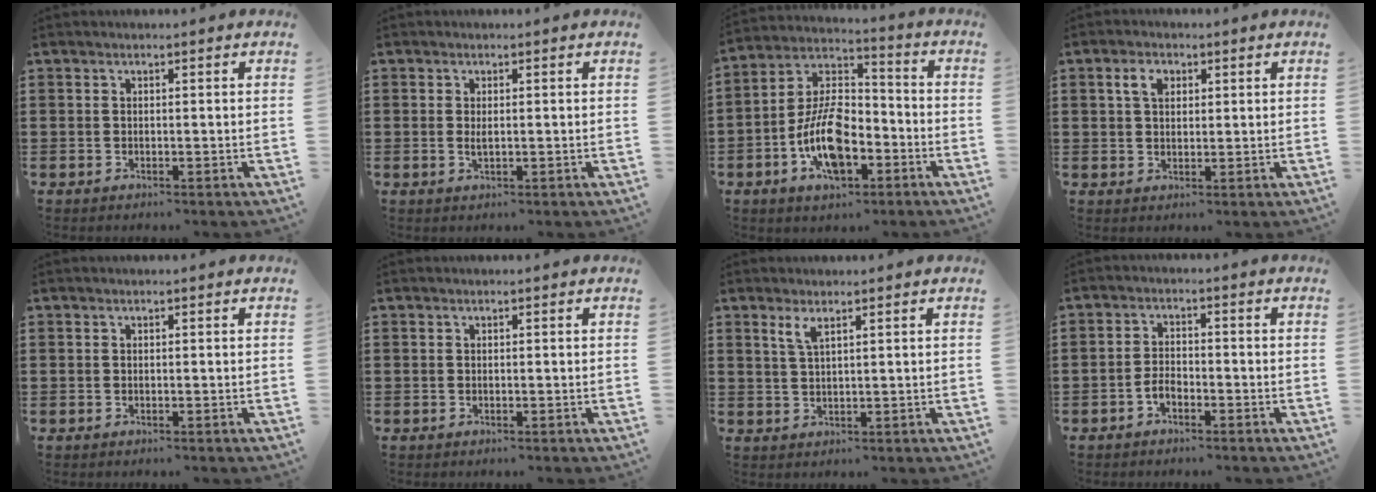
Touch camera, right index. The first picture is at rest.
{"total": 1.3, "force": [0.0, 0.2, 1.3], "torque": [-0.026, -0.003, 0.001]}
{"total": 11.3, "force": [-4.4, 5.5, 8.9], "torque": [-0.194, 0.003, -0.079]}
{"total": 3.3, "force": [1.3, 2.1, 2.2], "torque": [-0.051, 0.011, 0.023]}
{"total": 0.0}
{"total": 0.0}
{"total": 2.5, "force": [1.5, 0.5, 1.9], "torque": [-0.041, 0.004, 0.025]}
{"total": 2.4, "force": [-1.5, 1.1, 1.6], "torque": [-0.040, 0.000, -0.031]}